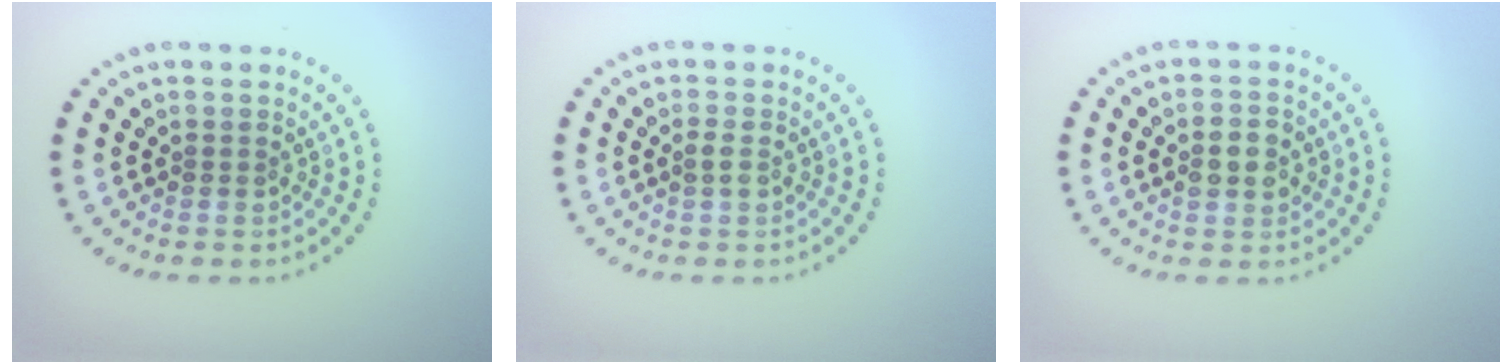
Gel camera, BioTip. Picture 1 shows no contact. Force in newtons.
{"total": 1.0, "press": 1.0, "slide": 0.2}
{"total": 2.7, "press": 2.7, "slide": 0.1}